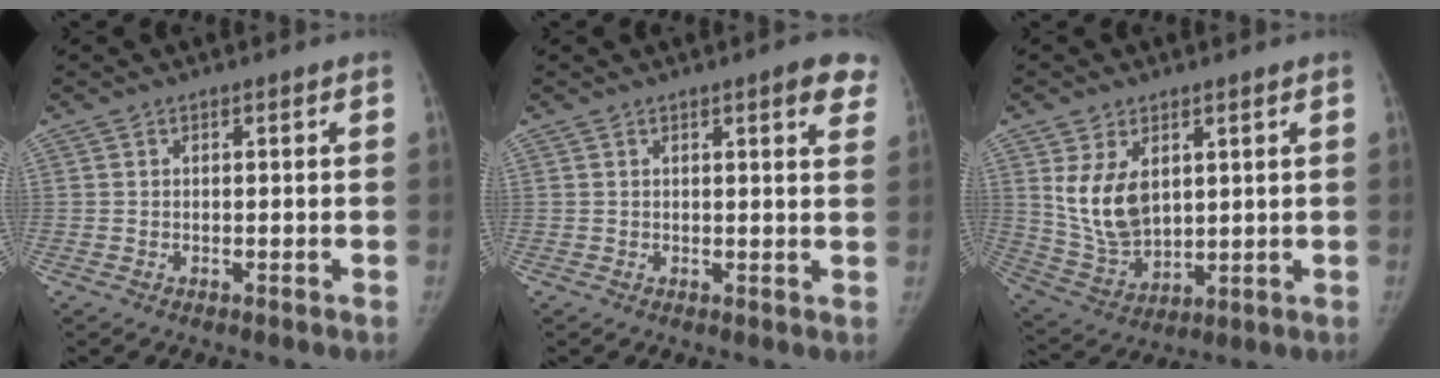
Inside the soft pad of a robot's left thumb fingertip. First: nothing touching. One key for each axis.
{"total": 5.8, "fx": 3.6, "fy": 1.3, "fz": 4.4, "tx": -0.032, "ty": -0.009, "tz": 0.034}
{"total": 10.9, "fx": 3.3, "fy": 7.0, "fz": 7.8, "tx": -0.125, "ty": -0.021, "tz": 0.084}